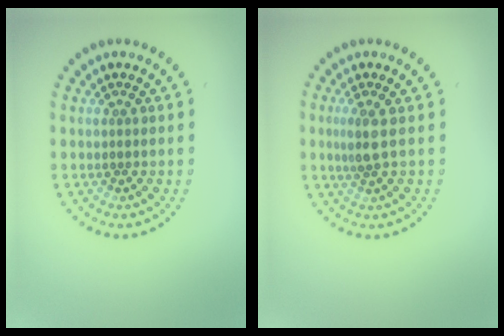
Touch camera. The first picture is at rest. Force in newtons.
{"total": 2.0, "press": 1.5, "slide": 1.3}